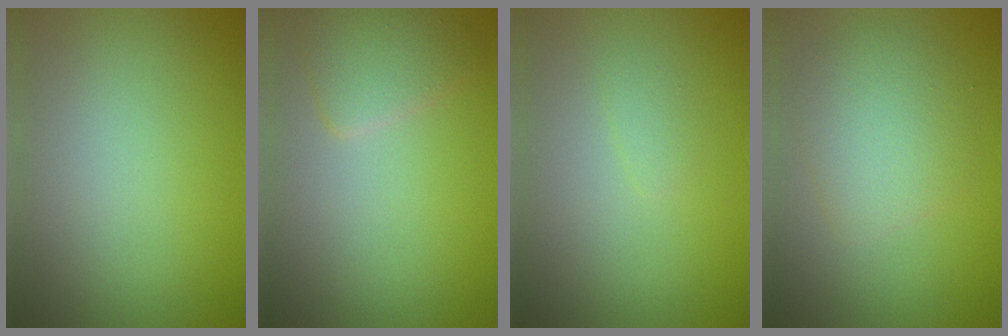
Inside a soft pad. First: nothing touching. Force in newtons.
{"total": 2.4, "press": 2.4, "slide": 0.1}
{"total": 0.7, "press": 0.7, "slide": 0.0}
{"total": 3.3, "press": 3.3, "slide": 0.2}